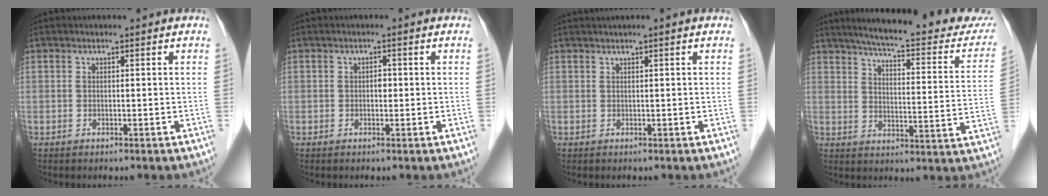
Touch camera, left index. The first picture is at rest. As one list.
[{"total": 1.0, "force": [-0.2, 0.6, 0.8], "torque": [-0.009, -0.001, -0.007]}, {"total": 1.1, "force": [0.6, -0.3, 0.9], "torque": [-0.021, 0.004, 0.017]}, {"total": 24.2, "force": [21.3, 3.5, 10.9], "torque": [-0.144, -0.045, 0.255]}]